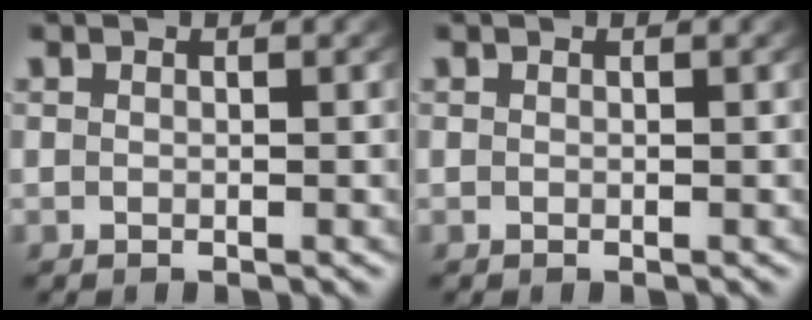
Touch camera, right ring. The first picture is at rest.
{"total": 0.0}